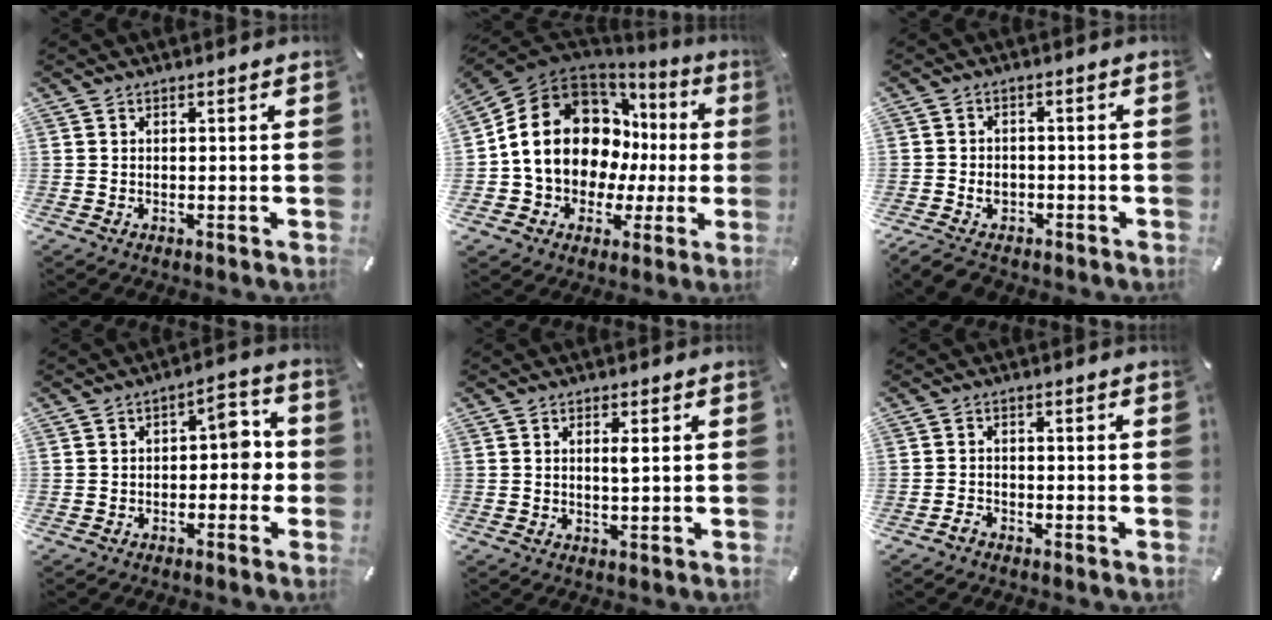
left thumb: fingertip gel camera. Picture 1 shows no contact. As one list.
[{"total": 21.1, "force": [3.0, 16.4, 13.0], "torque": [-0.245, -0.013, 0.063]}, {"total": 4.6, "force": [-2.2, 3.6, 1.8], "torque": [-0.036, 0.012, -0.041]}, {"total": 6.8, "force": [-0.6, 4.2, 5.3], "torque": [-0.059, 0.005, -0.021]}, {"total": 2.2, "force": [0.5, 0.5, 2.1], "torque": [-0.043, 0.002, 0.006]}, {"total": 1.8, "force": [-1.5, 0.9, 0.6], "torque": [-0.012, 0.006, -0.031]}]